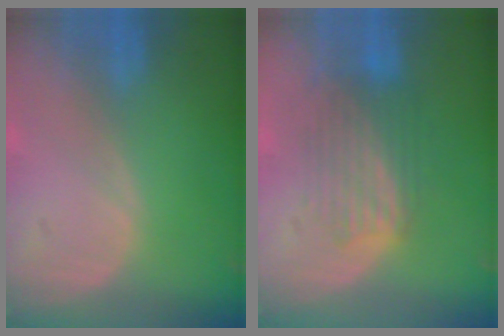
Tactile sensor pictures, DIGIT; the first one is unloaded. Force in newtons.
{"total": 5.9, "press": 5.9, "slide": 0.4}